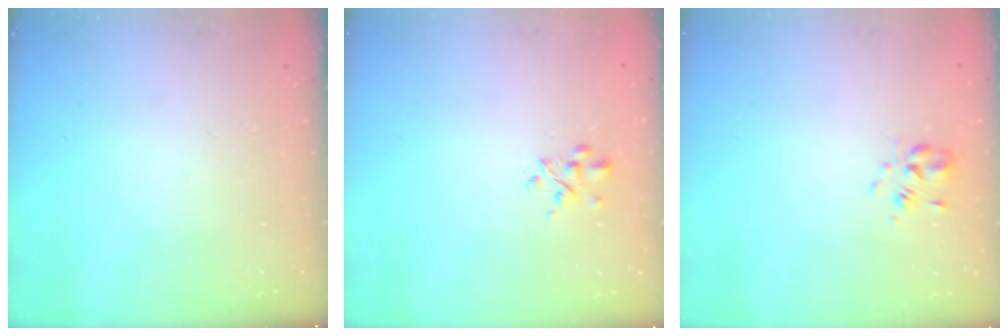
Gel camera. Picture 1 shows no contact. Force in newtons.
{"total": 2.7, "press": 2.6, "slide": 0.9}
{"total": 2.3, "press": 2.1, "slide": 1.0}